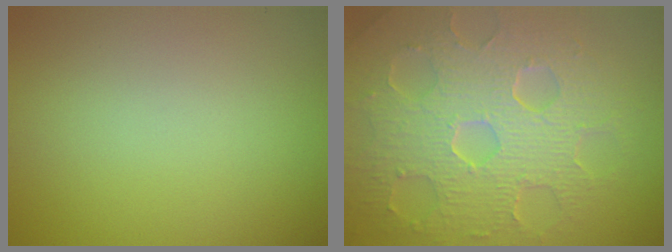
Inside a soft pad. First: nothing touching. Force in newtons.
{"total": 8.8, "press": 6.3, "slide": 6.1}